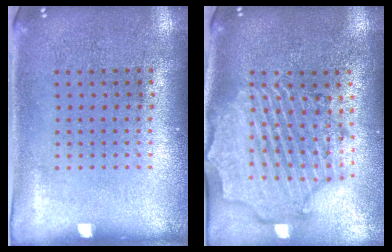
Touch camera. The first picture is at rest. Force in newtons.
{"total": 2.6, "press": 2.4, "slide": 1.1}